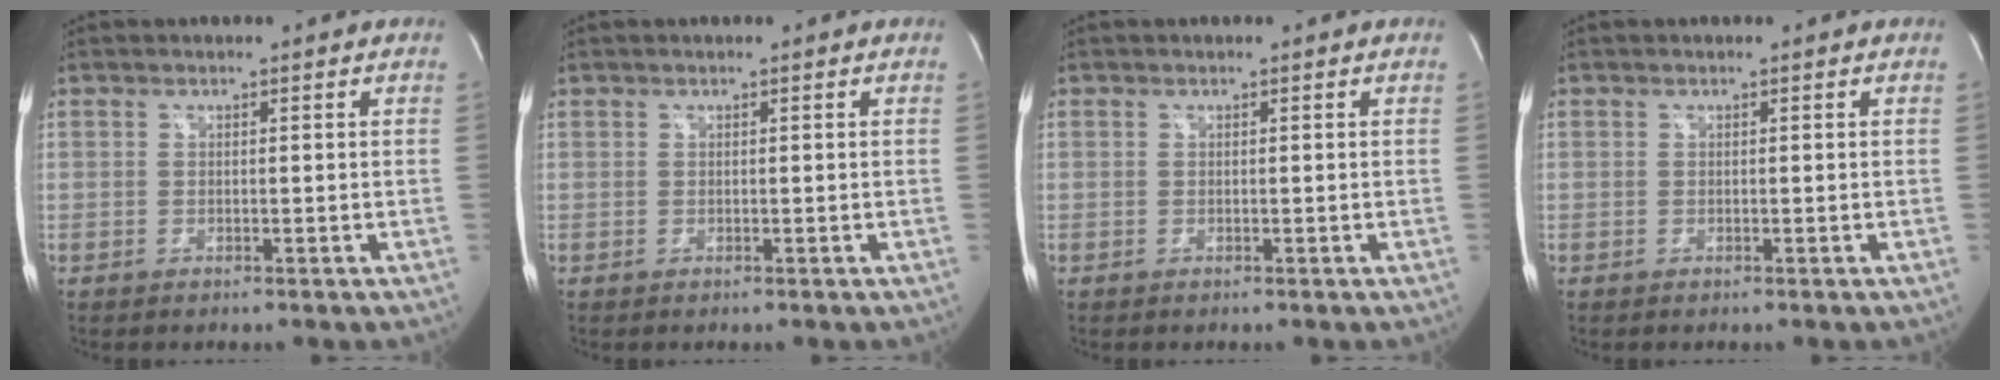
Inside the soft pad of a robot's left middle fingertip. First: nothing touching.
{"total": 0.0}
{"total": 0.0}
{"total": 0.0}